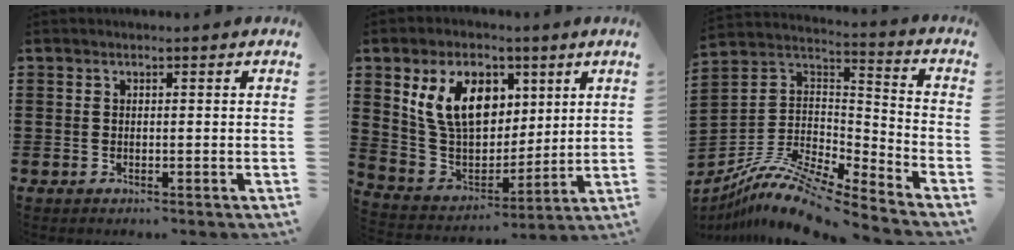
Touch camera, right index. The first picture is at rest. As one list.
[{"total": 12.1, "force": [5.1, 8.1, 7.4], "torque": [-0.171, 0.014, 0.098]}, {"total": 10.5, "force": [-8.8, 2.1, 5.3], "torque": [-0.113, 0.011, -0.178]}]